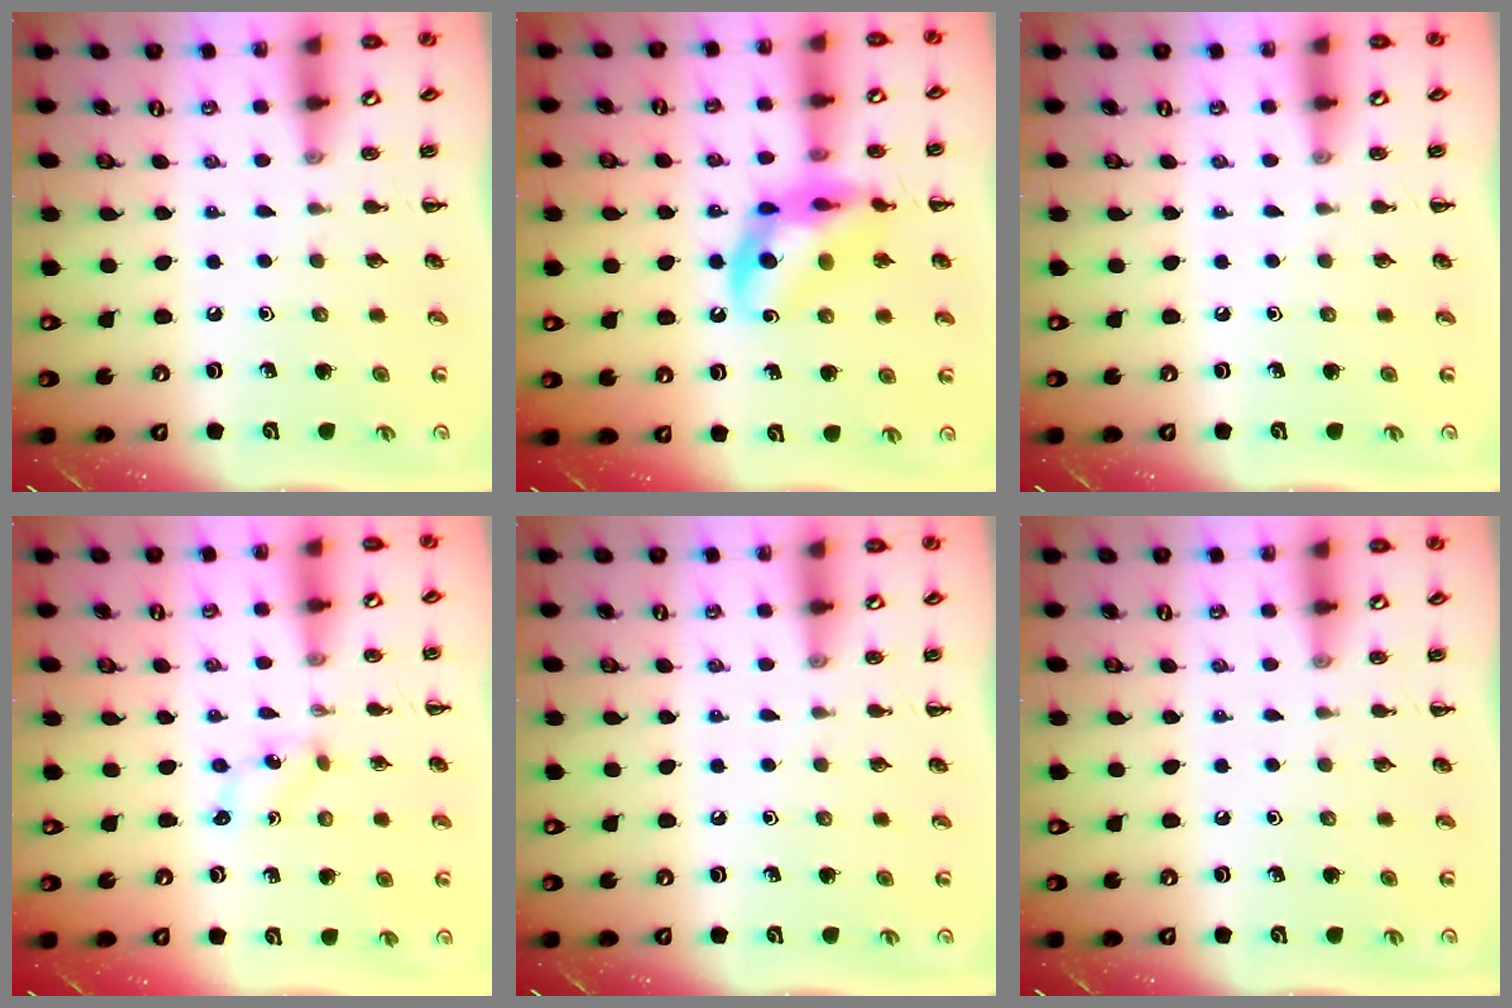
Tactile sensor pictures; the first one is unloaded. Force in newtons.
{"total": 14.4, "press": 14.2, "slide": 2.8}
{"total": 0.0}
{"total": 0.6, "press": 0.5, "slide": 0.3}
{"total": 0.0}
{"total": 0.0}